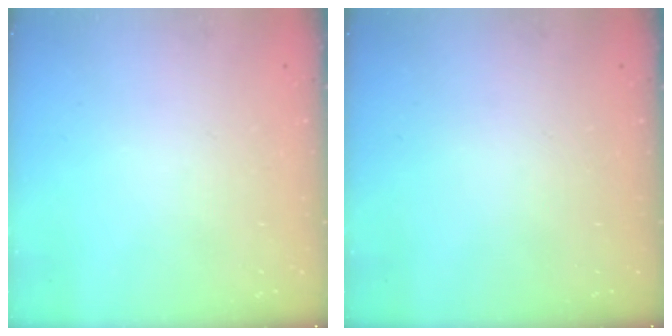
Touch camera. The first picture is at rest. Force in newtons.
{"total": 0.0}